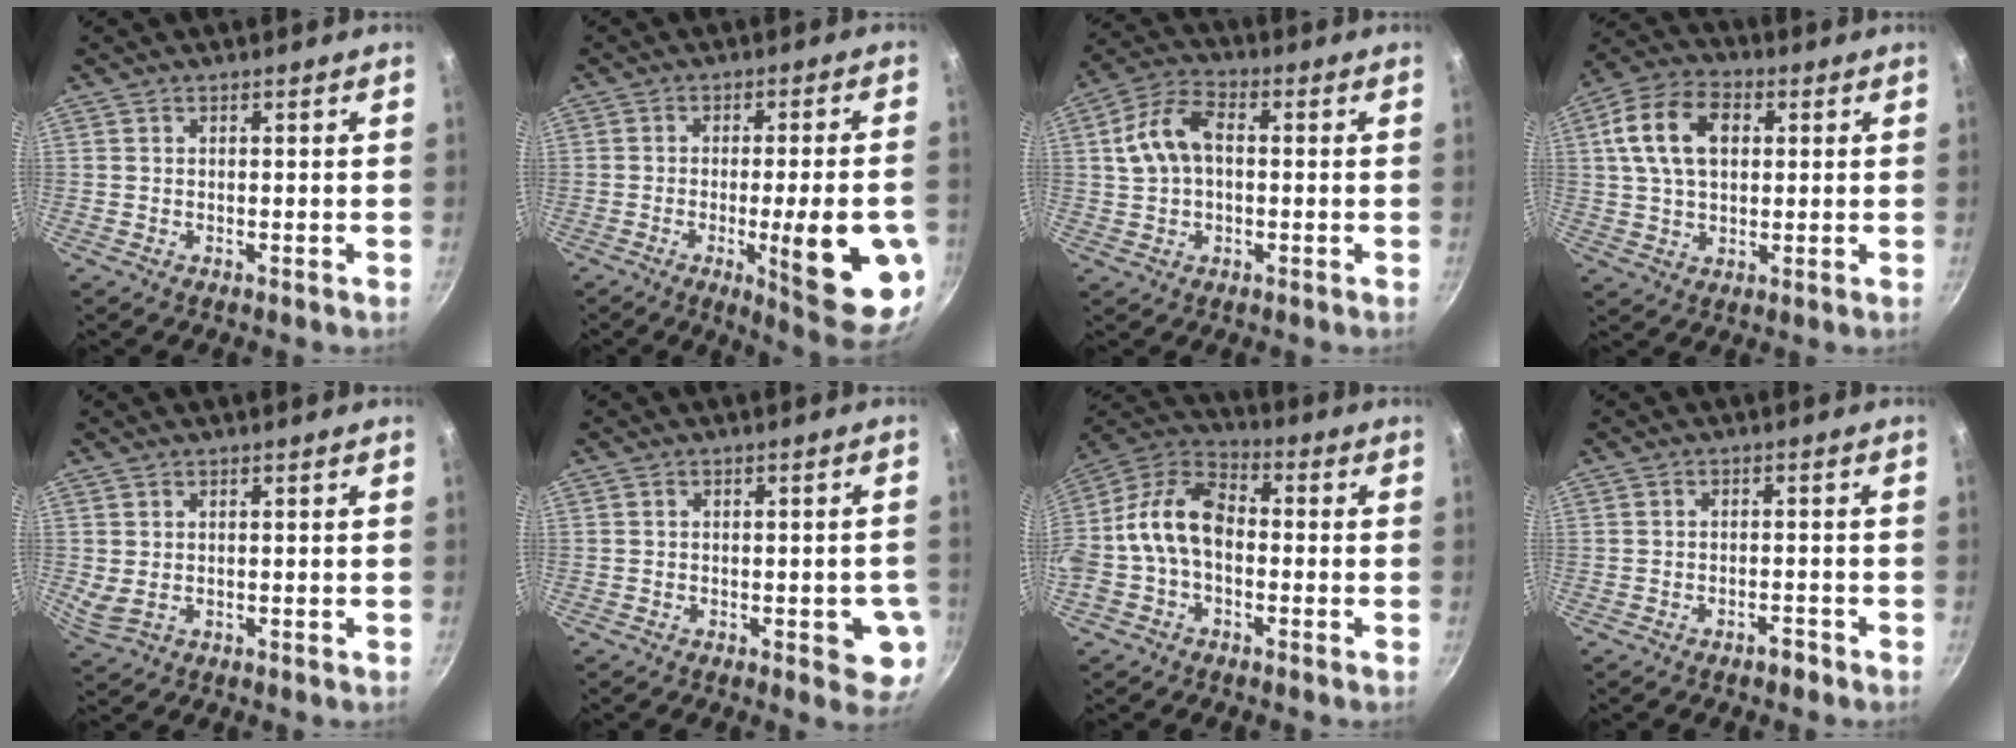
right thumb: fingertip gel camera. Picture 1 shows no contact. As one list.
[{"total": 17.8, "force": [-4.5, 3.7, 16.8], "torque": [-0.201, 0.002, -0.055]}, {"total": 9.9, "force": [1.0, 6.3, 7.5], "torque": [-0.140, 0.027, 0.008]}, {"total": 13.3, "force": [3.1, 8.7, 9.5], "torque": [-0.160, 0.012, 0.043]}, {"total": 2.7, "force": [0.6, 1.6, 2.0], "torque": [-0.041, -0.004, 0.020]}, {"total": 6.5, "force": [-1.5, 2.7, 5.7], "torque": [-0.047, 0.003, -0.017]}, {"total": 12.7, "force": [-1.4, 8.4, 9.4], "torque": [-0.160, 0.045, -0.045]}, {"total": 2.0, "force": [-1.6, 0.8, 0.9], "torque": [-0.006, 0.020, -0.017]}]